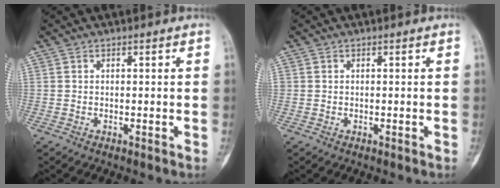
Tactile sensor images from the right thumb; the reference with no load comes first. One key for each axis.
{"total": 0.0}